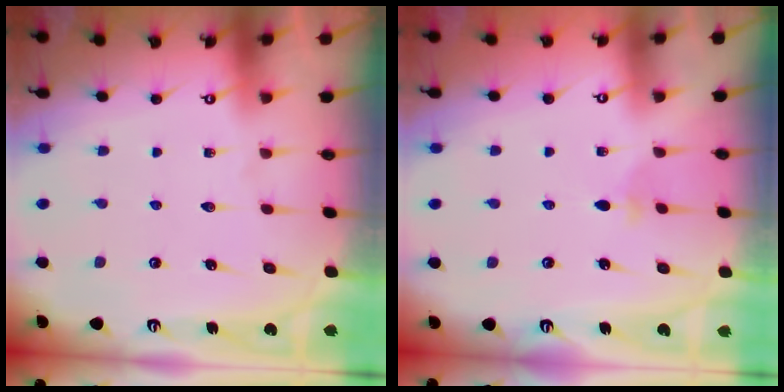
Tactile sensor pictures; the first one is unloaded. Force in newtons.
{"total": 3.1, "press": 3.0, "slide": 0.5}